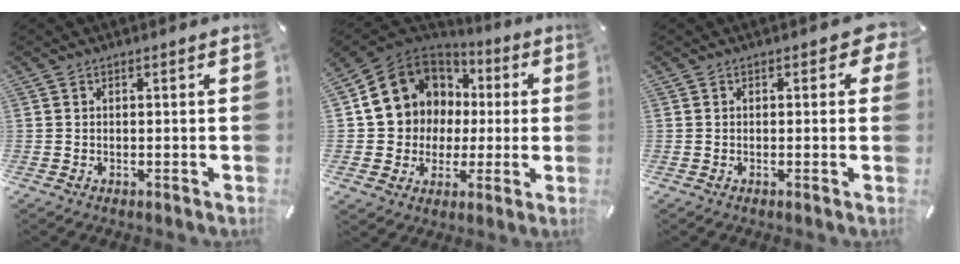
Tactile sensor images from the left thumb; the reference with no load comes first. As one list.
[{"total": 12.9, "force": [2.0, 12.4, 2.9], "torque": [-0.055, -0.018, 0.058]}, {"total": 2.7, "force": [0.5, 1.7, 2.0], "torque": [-0.018, -0.002, 0.003]}]